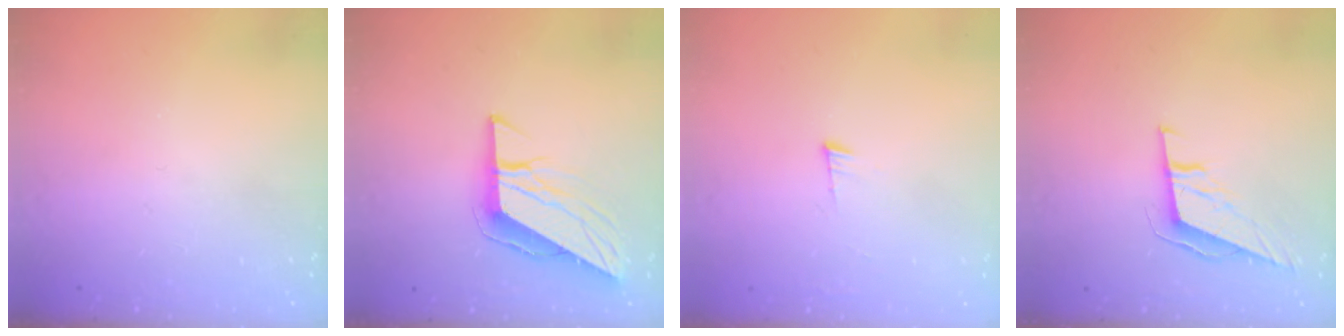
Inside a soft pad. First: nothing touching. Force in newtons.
{"total": 9.4, "press": 9.4, "slide": 1.0}
{"total": 3.5, "press": 3.5, "slide": 0.5}
{"total": 6.9, "press": 6.3, "slide": 2.8}